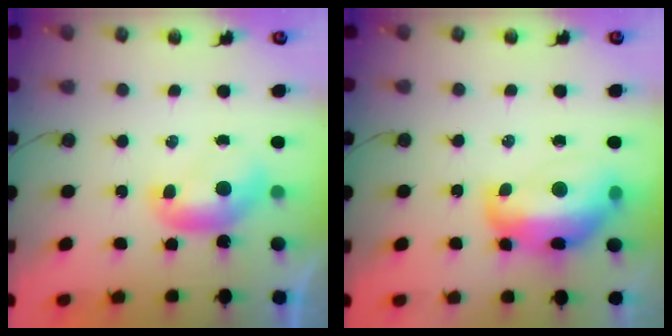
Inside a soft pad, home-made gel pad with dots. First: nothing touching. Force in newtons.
{"total": 9.6, "press": 9.5, "slide": 1.2}